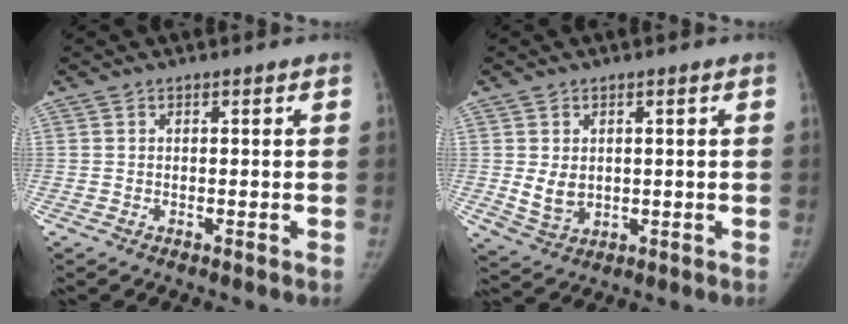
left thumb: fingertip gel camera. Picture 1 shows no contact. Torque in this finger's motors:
{"motor_torque": [0.52, 0.61, -0.16, -0.02, 0.02]}